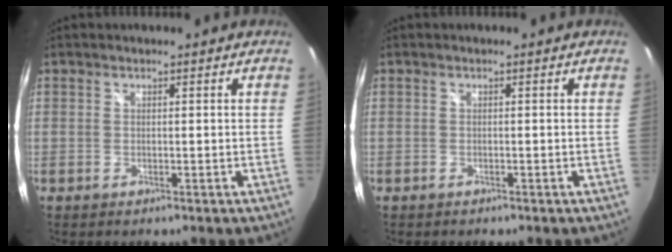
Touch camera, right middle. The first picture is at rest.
{"total": 0.8, "force": [-0.7, 0.3, 0.3], "torque": [-0.009, 0.000, -0.008]}